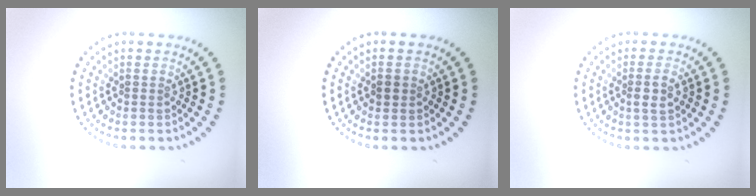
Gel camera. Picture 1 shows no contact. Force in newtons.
{"total": 0.9, "press": 0.8, "slide": 0.3}
{"total": 1.7, "press": 1.5, "slide": 0.7}